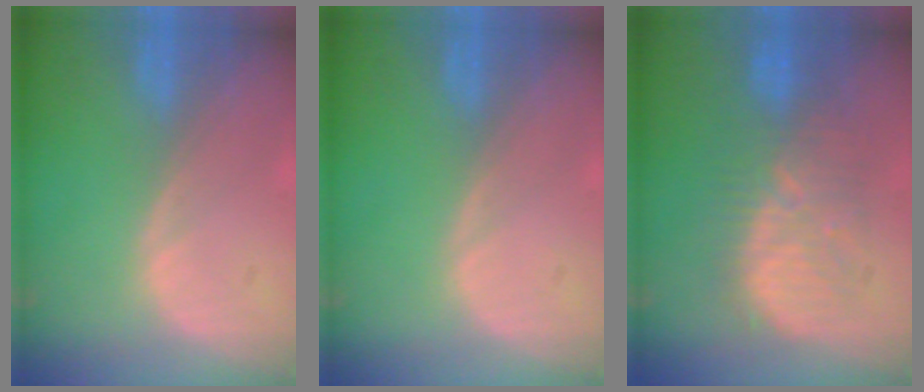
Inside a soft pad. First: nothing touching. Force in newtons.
{"total": 0.0}
{"total": 8.9, "press": 8.9, "slide": 0.4}